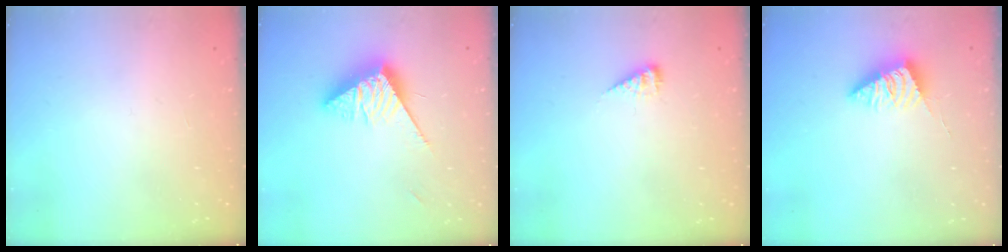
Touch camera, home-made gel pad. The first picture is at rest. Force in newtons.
{"total": 12.9, "press": 12.9, "slide": 0.3}
{"total": 4.6, "press": 4.6, "slide": 0.7}
{"total": 3.8, "press": 3.8, "slide": 0.5}